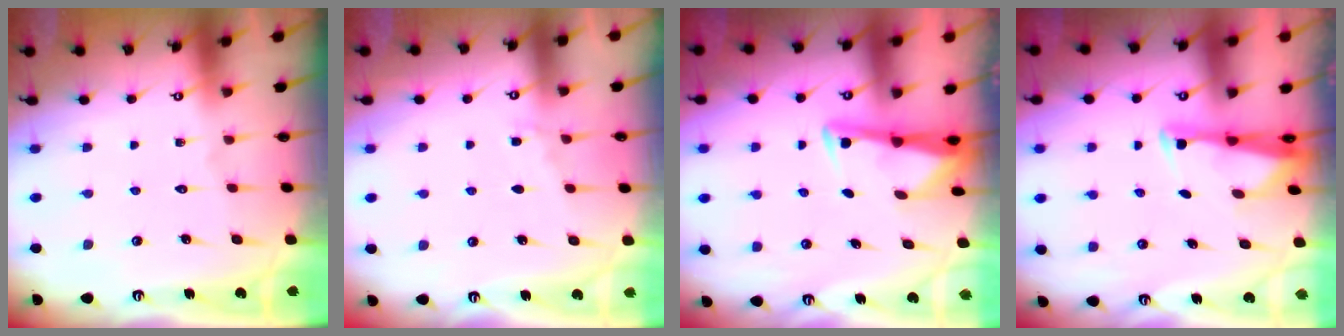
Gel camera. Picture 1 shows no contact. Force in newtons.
{"total": 4.9, "press": 4.8, "slide": 0.5}
{"total": 3.0, "press": 3.0, "slide": 0.3}
{"total": 2.8, "press": 2.7, "slide": 0.7}